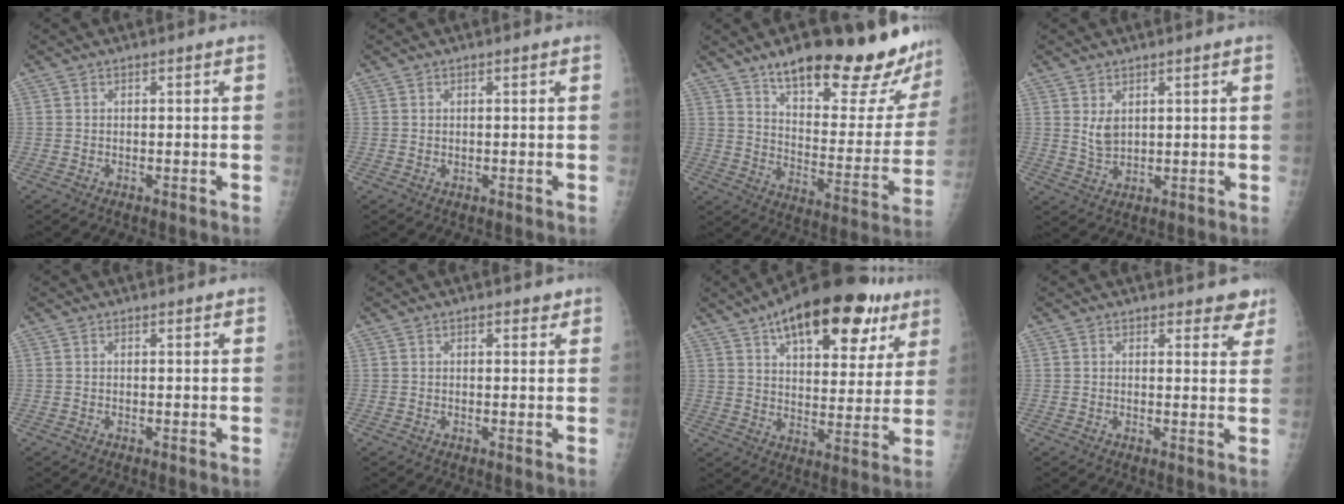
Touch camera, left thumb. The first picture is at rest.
{"total": 0.8, "force": [0.3, 0.4, 0.5], "torque": [-0.006, -0.002, 0.006]}
{"total": 26.3, "force": [19.4, 7.2, 16.3], "torque": [-0.188, -0.098, 0.276]}
{"total": 3.9, "force": [1.6, 2.2, 2.7], "torque": [-0.042, -0.015, 0.038]}
{"total": 0.5, "force": [0.4, 0.2, 0.3], "torque": [-0.006, -0.002, 0.006]}
{"total": 2.2, "force": [1.5, 1.1, 1.2], "torque": [-0.003, -0.006, 0.016]}
{"total": 24.6, "force": [14.0, 11.0, 17.0], "torque": [-0.218, -0.017, 0.207]}
{"total": 4.5, "force": [3.7, 1.9, 1.7], "torque": [0.012, -0.021, 0.037]}